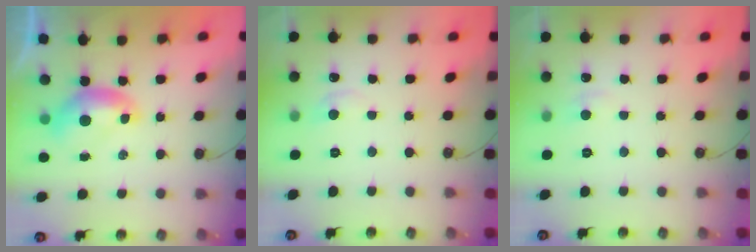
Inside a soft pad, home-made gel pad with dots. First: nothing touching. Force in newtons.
{"total": 0.9, "press": 0.5, "slide": 0.7}
{"total": 0.8, "press": 0.5, "slide": 0.6}